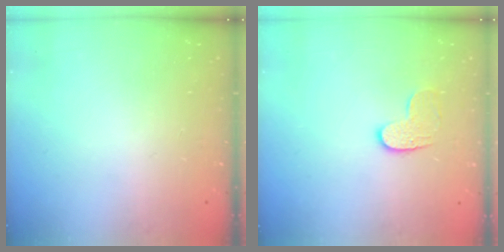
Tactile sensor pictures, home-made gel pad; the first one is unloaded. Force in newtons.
{"total": 6.2, "press": 6.2, "slide": 0.3}